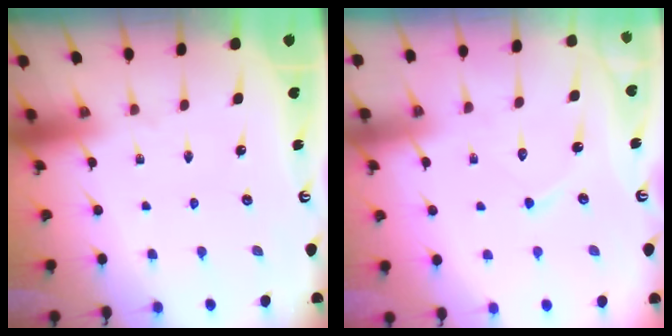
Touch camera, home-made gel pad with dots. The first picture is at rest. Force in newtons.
{"total": 6.0, "press": 6.0, "slide": 0.5}